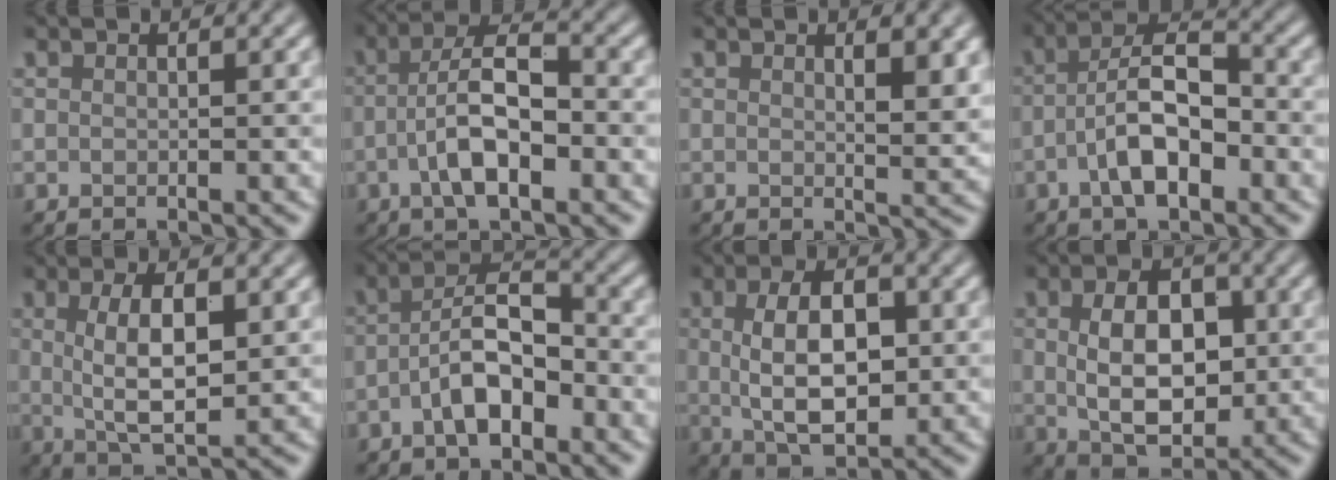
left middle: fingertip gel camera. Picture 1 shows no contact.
{"total": 6.0, "force": [-1.8, 2.1, 5.3], "torque": [-0.094, 0.011, -0.041]}
{"total": 2.9, "force": [1.3, 0.9, 2.5], "torque": [-0.030, -0.005, 0.022]}
{"total": 6.2, "force": [-2.3, 2.5, 5.1], "torque": [-0.087, 0.015, -0.050]}
{"total": 5.3, "force": [0.8, 1.8, 5.0], "torque": [-0.092, -0.001, 0.019]}
{"total": 5.7, "force": [-2.4, 2.6, 4.5], "torque": [-0.075, 0.016, -0.051]}
{"total": 7.0, "force": [0.5, 3.6, 6.0], "torque": [-0.108, 0.001, 0.010]}
{"total": 7.2, "force": [0.3, 4.5, 5.7], "torque": [-0.100, -0.001, 0.006]}